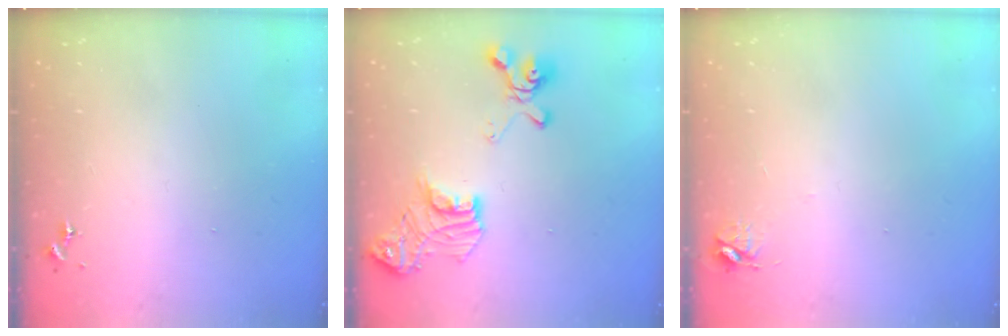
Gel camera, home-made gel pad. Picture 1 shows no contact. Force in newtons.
{"total": 18.7, "press": 18.6, "slide": 1.6}
{"total": 4.7, "press": 4.7, "slide": 0.6}